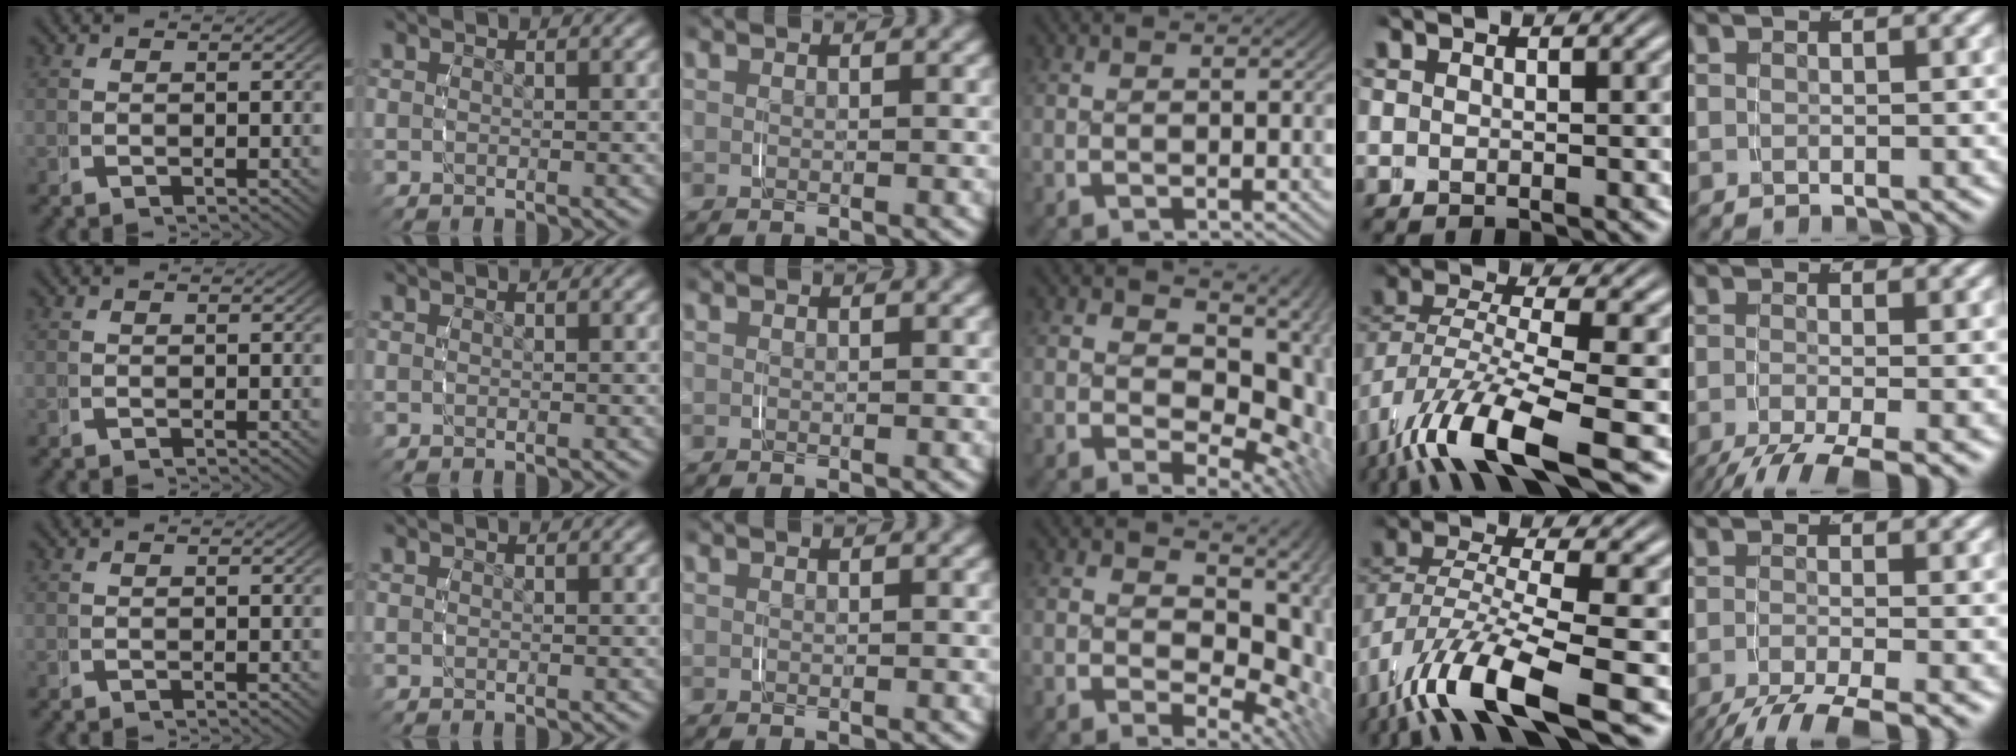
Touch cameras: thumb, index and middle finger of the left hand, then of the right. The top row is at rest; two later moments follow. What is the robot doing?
{"motion": "grasp_and_lifting", "object": "plastic wrap"}